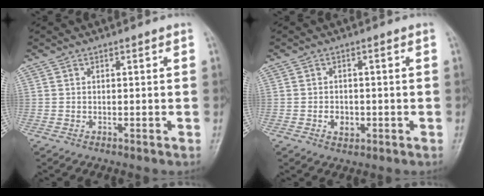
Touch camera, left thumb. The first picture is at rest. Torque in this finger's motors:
{"motor_torque": [-0.08, 0.12, 0.19, 0.11, 0.00]}